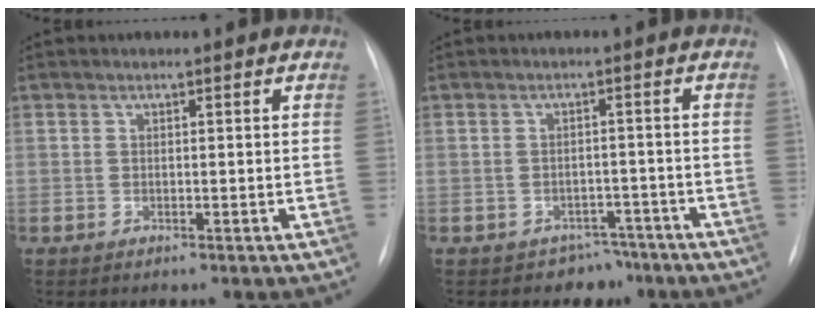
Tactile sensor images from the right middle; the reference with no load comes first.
{"total": 4.0, "force": [-3.1, 2.6, -0.4], "torque": [0.013, 0.018, -0.040]}